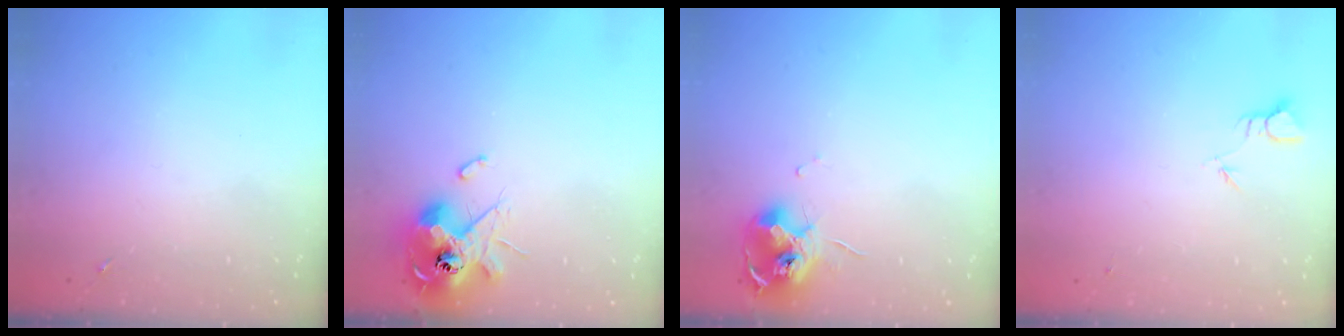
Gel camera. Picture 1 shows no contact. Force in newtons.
{"total": 13.1, "press": 13.0, "slide": 1.6}
{"total": 12.1, "press": 12.0, "slide": 1.2}
{"total": 2.3, "press": 2.3, "slide": 0.1}